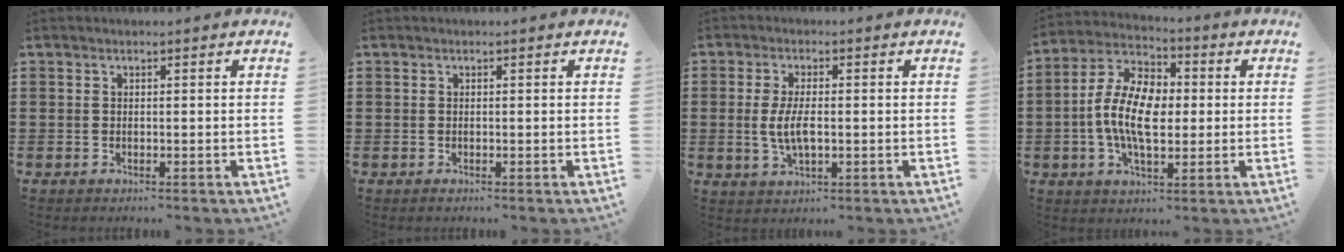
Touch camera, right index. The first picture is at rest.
{"total": 0.0}
{"total": 5.0, "force": [-0.3, 1.9, 4.6], "torque": [-0.106, -0.006, -0.012]}
{"total": 10.4, "force": [-0.8, 5.9, 8.5], "torque": [-0.199, 0.007, -0.021]}